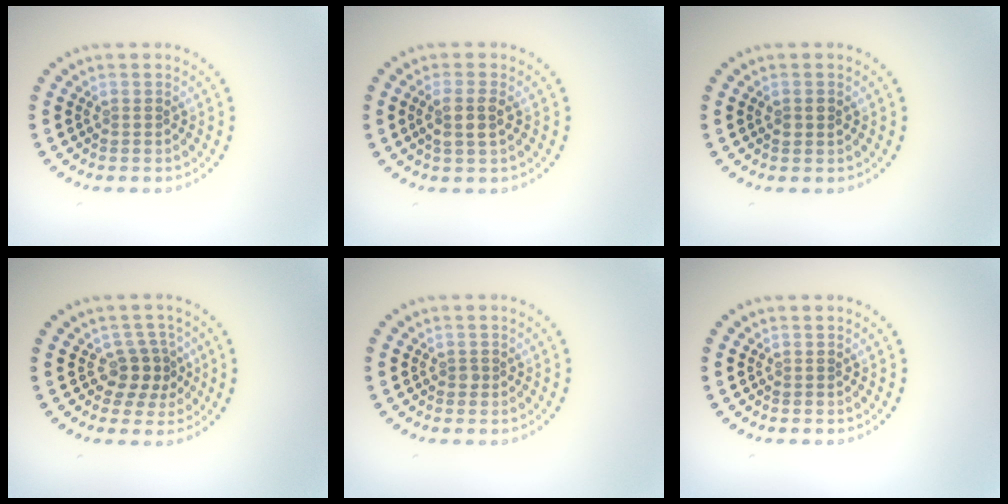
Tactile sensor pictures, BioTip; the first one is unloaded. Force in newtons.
{"total": 2.1, "press": 1.9, "slide": 1.0}
{"total": 1.0, "press": 1.0, "slide": 0.1}
{"total": 2.6, "press": 2.1, "slide": 1.5}
{"total": 0.6, "press": 0.5, "slide": 0.3}
{"total": 0.0}